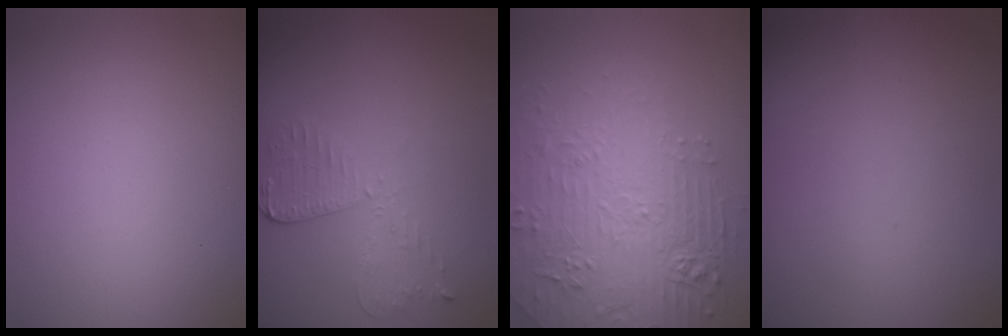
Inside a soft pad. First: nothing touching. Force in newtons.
{"total": 2.6, "press": 2.3, "slide": 1.3}
{"total": 4.8, "press": 4.4, "slide": 1.9}
{"total": 0.0}